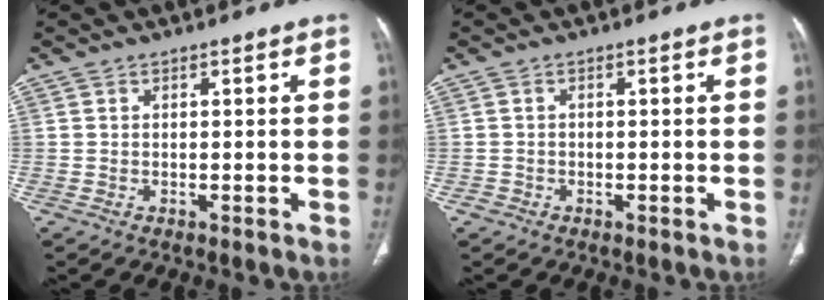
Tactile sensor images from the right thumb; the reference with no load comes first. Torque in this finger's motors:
{"motor_torque": [-0.15, -0.10, -0.19, 0.10, 0.03]}